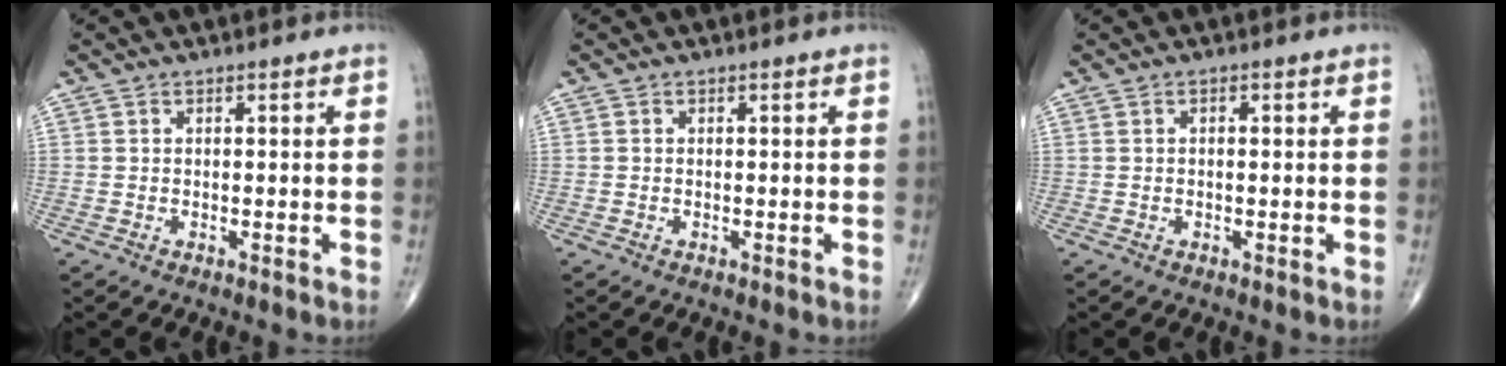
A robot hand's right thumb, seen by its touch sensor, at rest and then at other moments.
{"total": 0.0}
{"total": 0.6, "force": [0.1, 0.3, 0.6], "torque": [-0.011, 0.001, 0.001]}